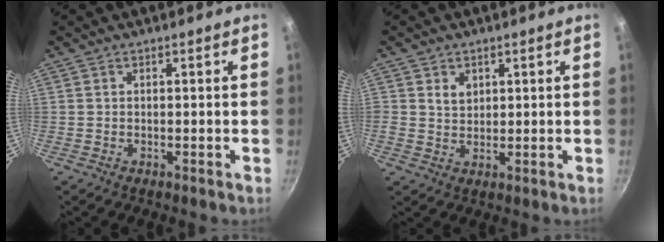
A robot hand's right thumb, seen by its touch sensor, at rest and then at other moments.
{"total": 3.2, "force": [1.2, 2.6, 1.5], "torque": [-0.014, -0.005, 0.022]}